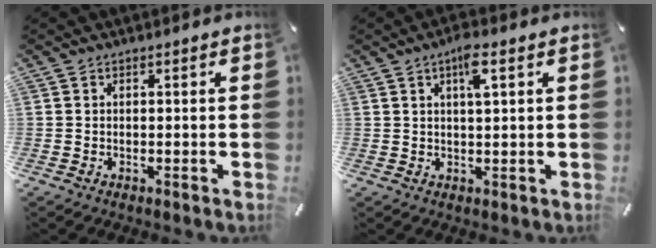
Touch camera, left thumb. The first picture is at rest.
{"total": 4.6, "force": [2.2, 0.9, 4.0], "torque": [-0.069, -0.001, 0.031]}